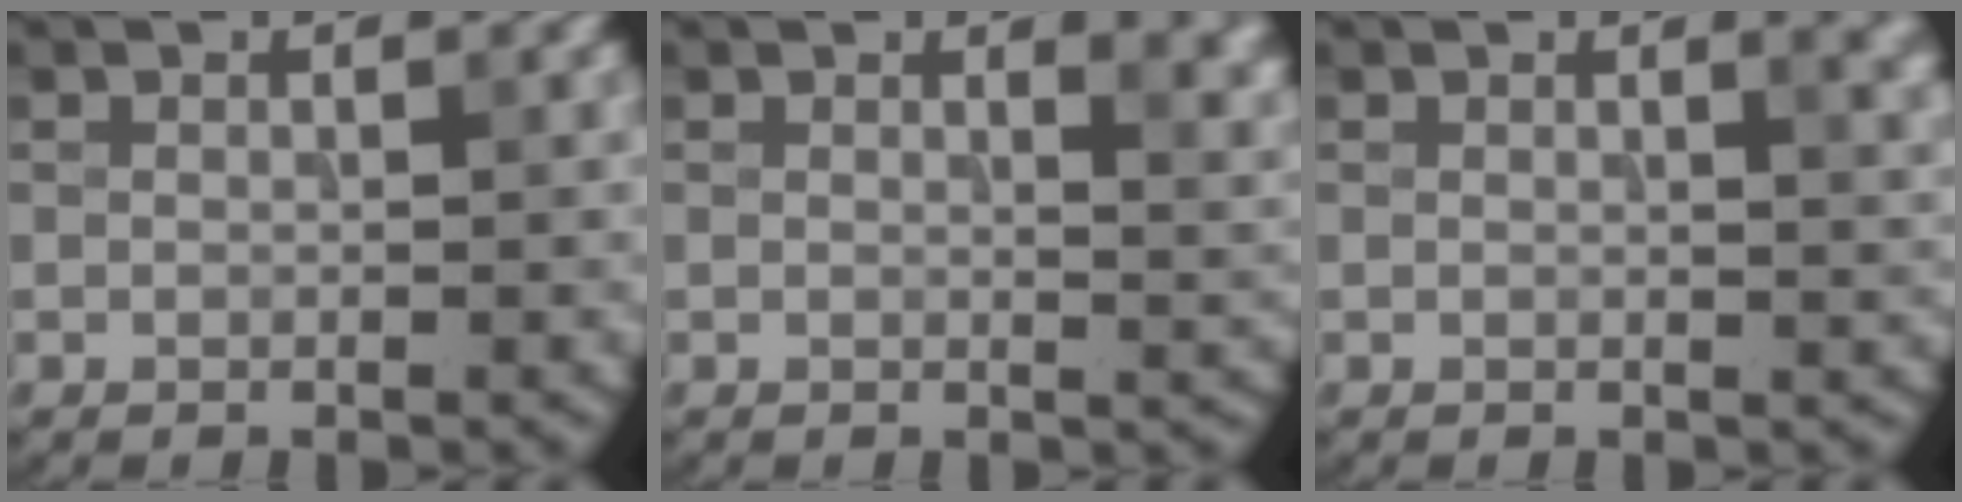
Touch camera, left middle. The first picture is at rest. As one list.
[{"total": 3.6, "force": [2.2, 1.4, 2.5], "torque": [-0.027, -0.004, 0.033]}, {"total": 2.6, "force": [1.3, 0.8, 2.1], "torque": [-0.021, 0.001, 0.019]}]